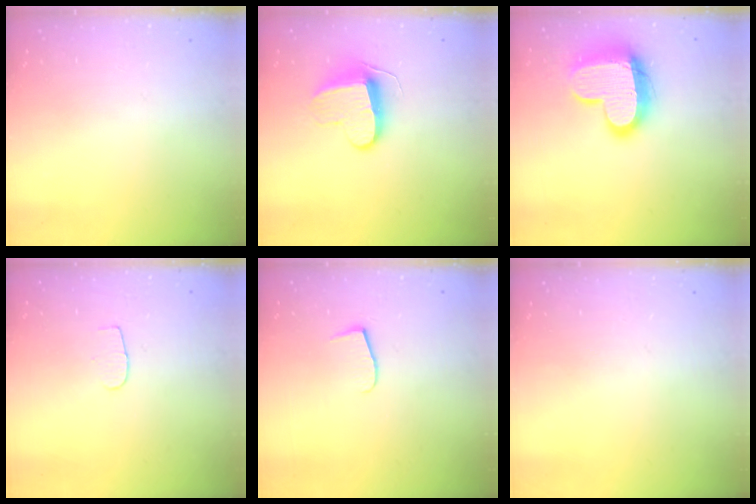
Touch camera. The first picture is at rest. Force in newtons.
{"total": 9.8, "press": 9.8, "slide": 0.2}
{"total": 16.2, "press": 16.2, "slide": 1.4}
{"total": 3.6, "press": 3.6, "slide": 0.4}
{"total": 6.2, "press": 6.2, "slide": 0.4}
{"total": 0.0}